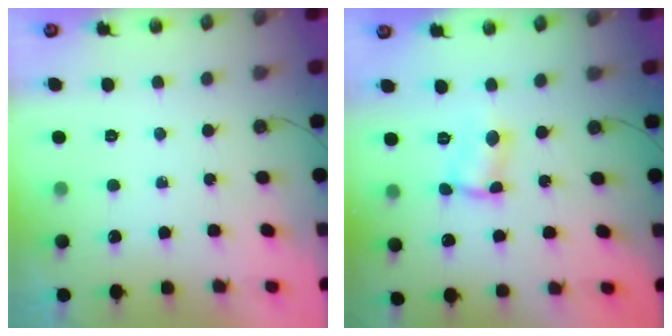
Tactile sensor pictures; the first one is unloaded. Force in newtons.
{"total": 2.7, "press": 2.7, "slide": 0.1}